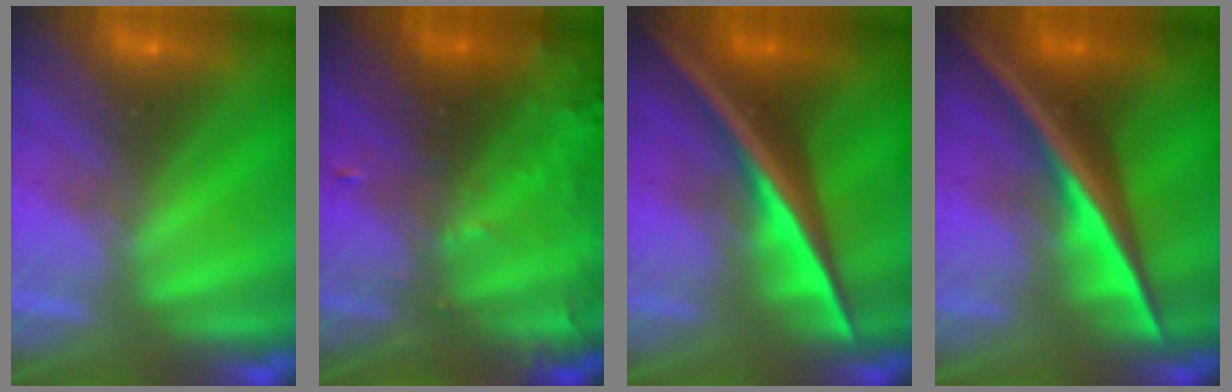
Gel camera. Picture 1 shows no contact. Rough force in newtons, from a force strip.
{"total": 6.8}
{"total": 2.6}
{"total": 2.6}